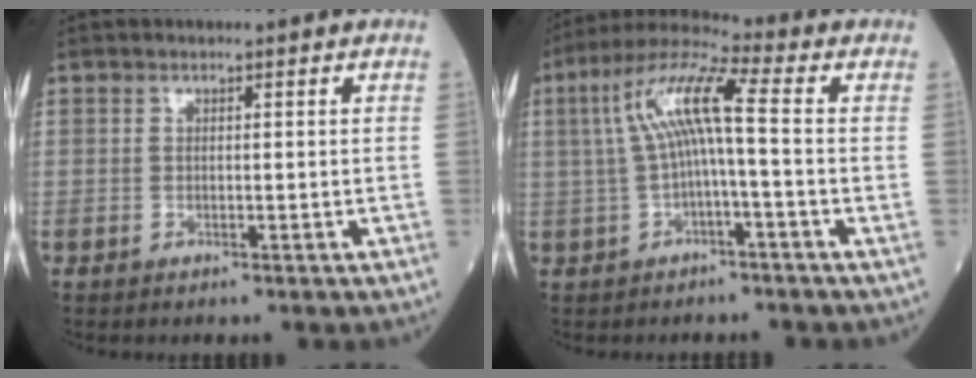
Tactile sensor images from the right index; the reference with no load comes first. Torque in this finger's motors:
{"motor_torque": [0.43, 0.11, 0.33, 0.20]}